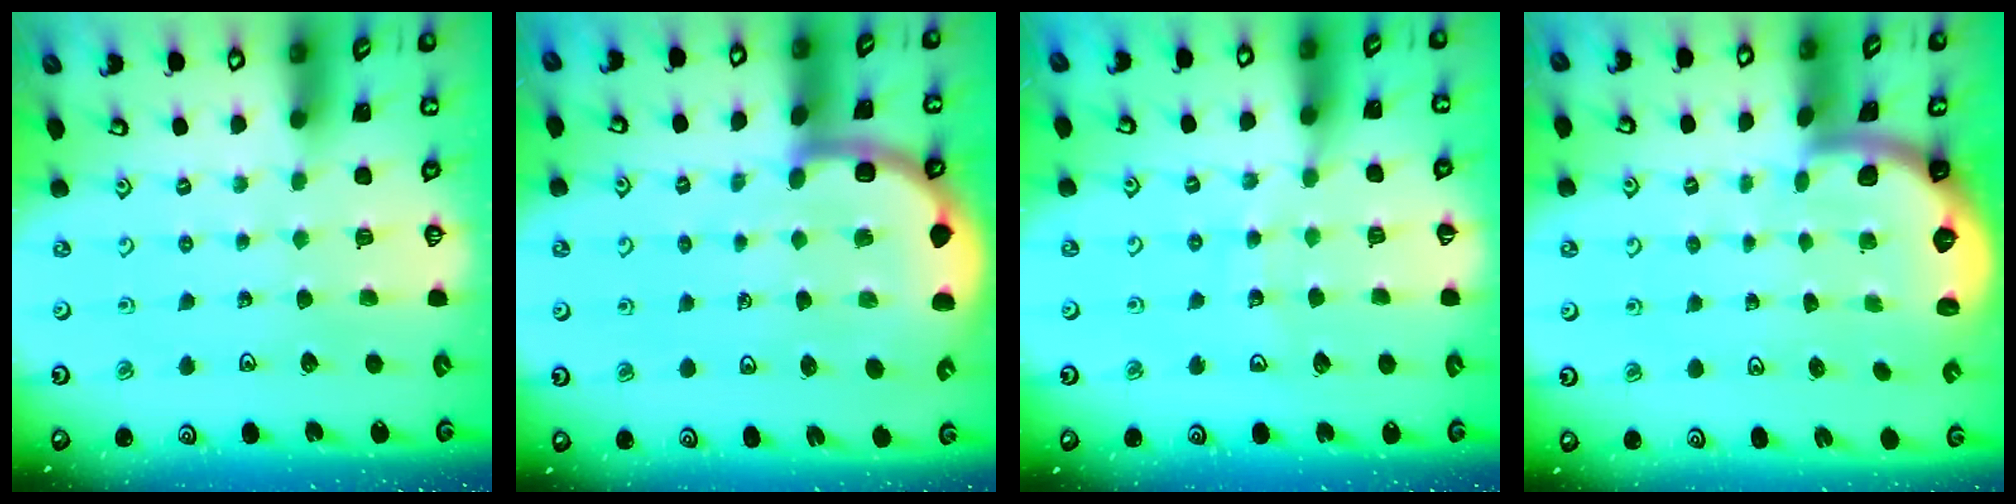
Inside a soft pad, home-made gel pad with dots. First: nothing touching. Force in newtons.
{"total": 8.3, "press": 8.1, "slide": 2.0}
{"total": 8.5, "press": 8.4, "slide": 1.0}
{"total": 1.6, "press": 1.6, "slide": 0.1}